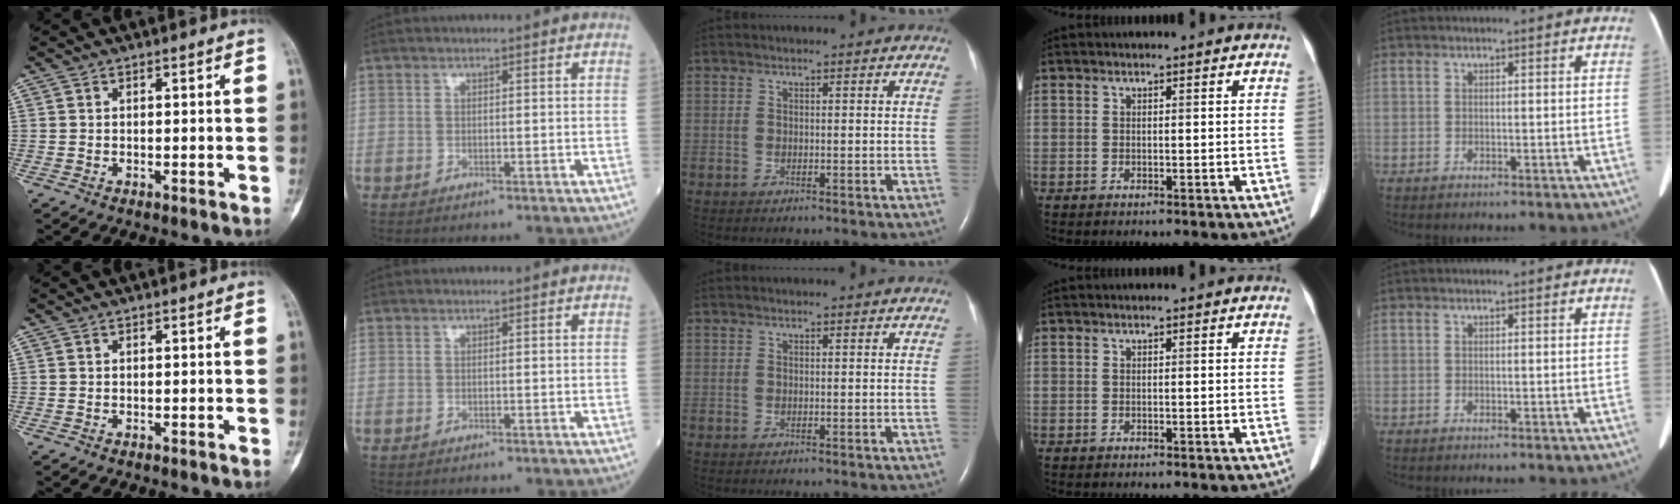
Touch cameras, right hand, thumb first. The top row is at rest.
{}